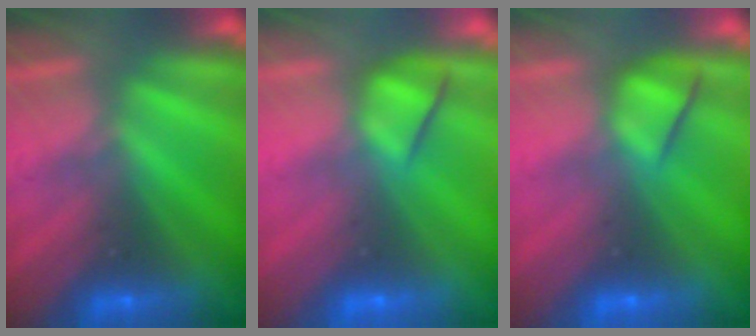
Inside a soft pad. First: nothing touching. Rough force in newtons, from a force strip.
{"total": 4.1}
{"total": 4.1}